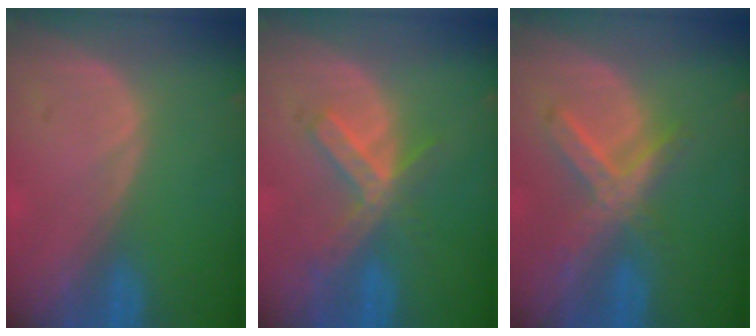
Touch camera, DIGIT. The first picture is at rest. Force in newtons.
{"total": 6.3, "press": 5.8, "slide": 2.4}
{"total": 7.0, "press": 6.2, "slide": 3.3}